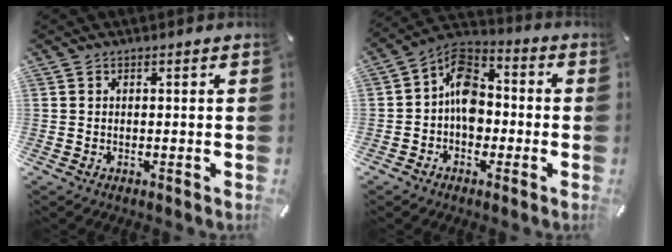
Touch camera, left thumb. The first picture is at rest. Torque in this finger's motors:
{"motor_torque": [-0.11, 0.96, 0.76, -0.01, 0.26]}